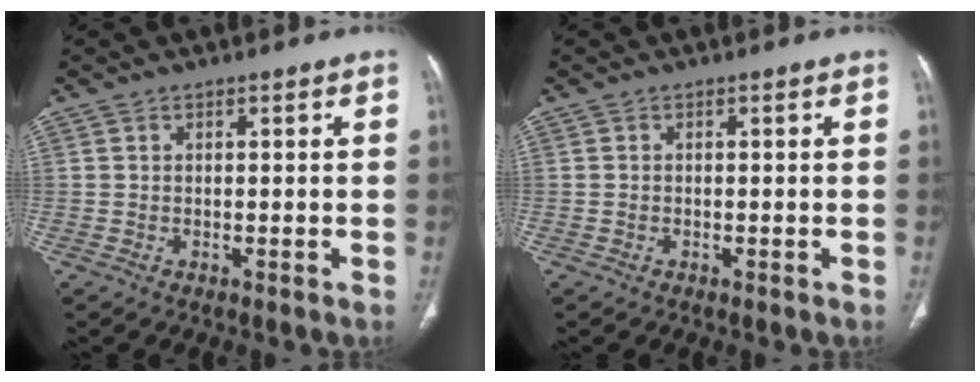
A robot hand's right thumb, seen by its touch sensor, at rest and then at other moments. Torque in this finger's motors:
{"motor_torque": [-0.24, 0.57, -0.35, 0.04, -0.02]}